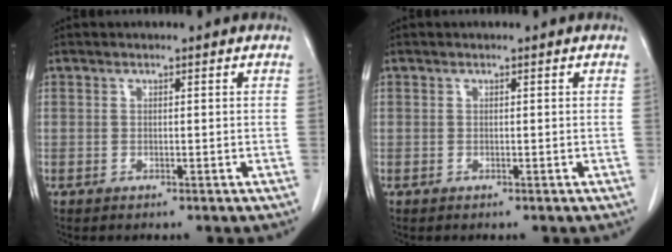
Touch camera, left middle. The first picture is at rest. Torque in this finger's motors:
{"motor_torque": [-0.01, 0.01, 0.00, 0.00]}